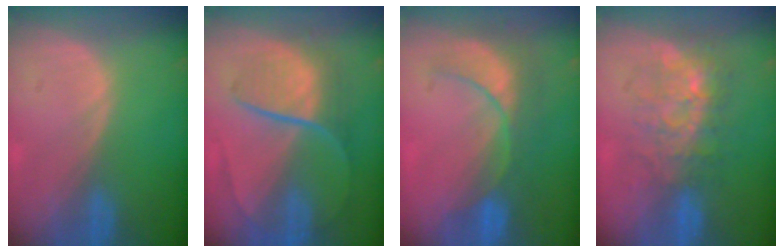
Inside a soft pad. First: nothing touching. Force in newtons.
{"total": 8.9, "press": 7.5, "slide": 4.9}
{"total": 8.6, "press": 7.7, "slide": 3.7}
{"total": 8.4, "press": 7.5, "slide": 4.0}